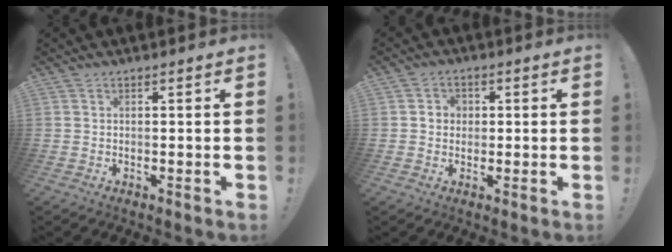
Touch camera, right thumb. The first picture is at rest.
{"total": 3.6, "force": [-0.1, 3.4, 1.3], "torque": [-0.013, 0.005, -0.005]}